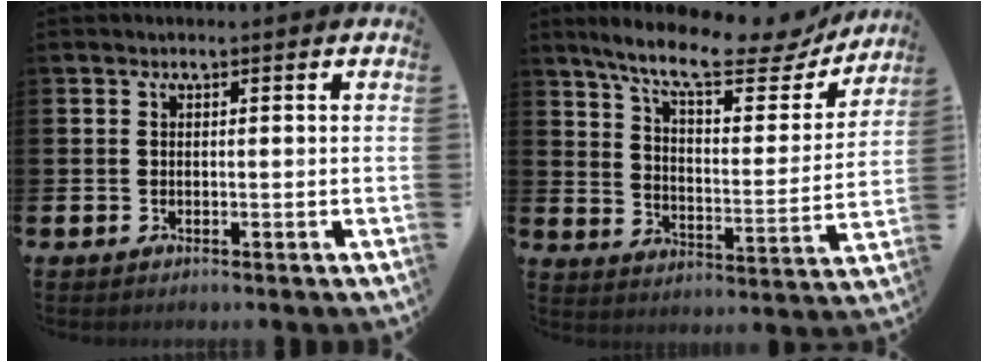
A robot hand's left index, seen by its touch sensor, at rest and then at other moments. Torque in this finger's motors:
{"motor_torque": [1.08, -1.06, 0.72, 0.21]}